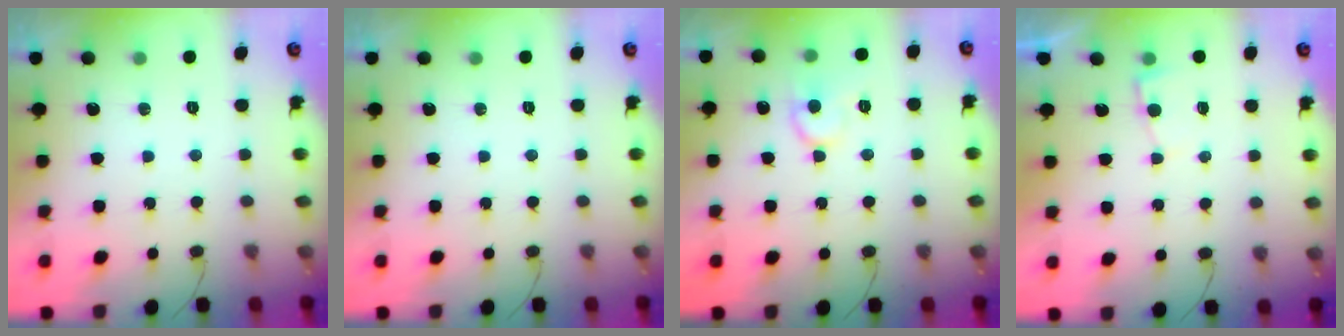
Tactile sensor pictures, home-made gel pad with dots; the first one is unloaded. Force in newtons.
{"total": 0.0}
{"total": 9.5, "press": 9.5, "slide": 0.8}
{"total": 2.1, "press": 2.1, "slide": 0.3}